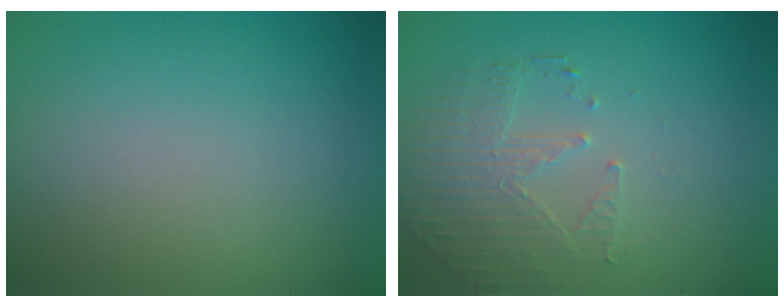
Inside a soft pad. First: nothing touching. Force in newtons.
{"total": 2.2, "press": 1.8, "slide": 1.2}